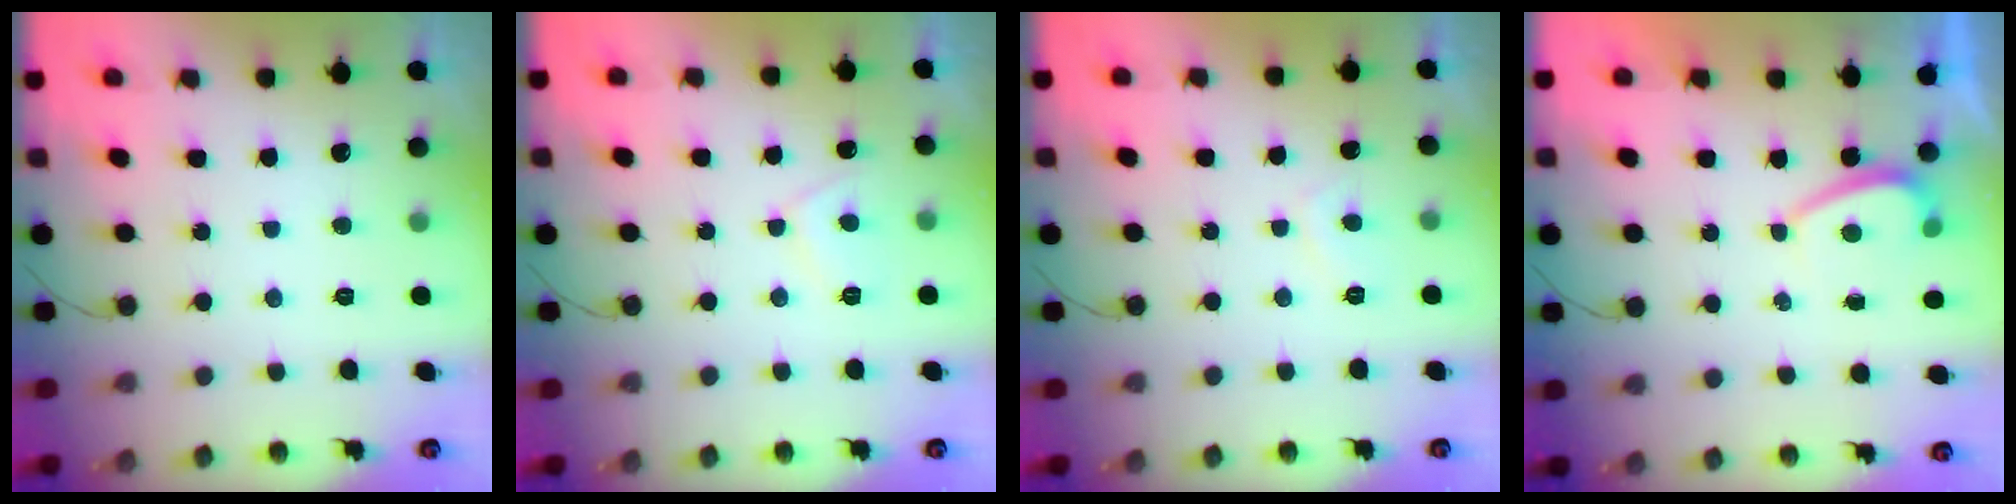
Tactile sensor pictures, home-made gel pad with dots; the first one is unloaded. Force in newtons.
{"total": 4.0, "press": 3.9, "slide": 0.7}
{"total": 1.4, "press": 1.2, "slide": 0.7}
{"total": 0.9, "press": 0.7, "slide": 0.5}